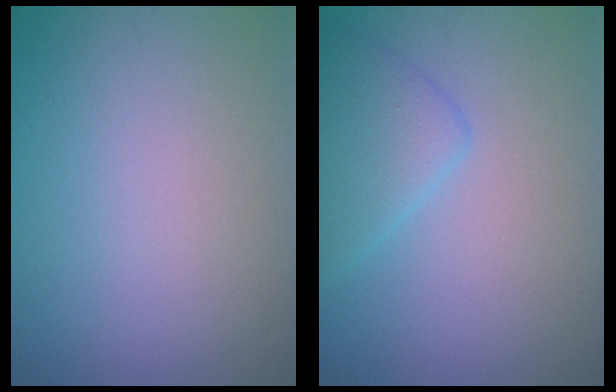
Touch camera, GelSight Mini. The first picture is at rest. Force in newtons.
{"total": 2.3, "press": 2.3, "slide": 0.0}